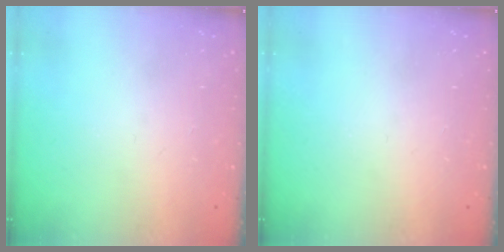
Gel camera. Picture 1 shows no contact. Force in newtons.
{"total": 0.0}